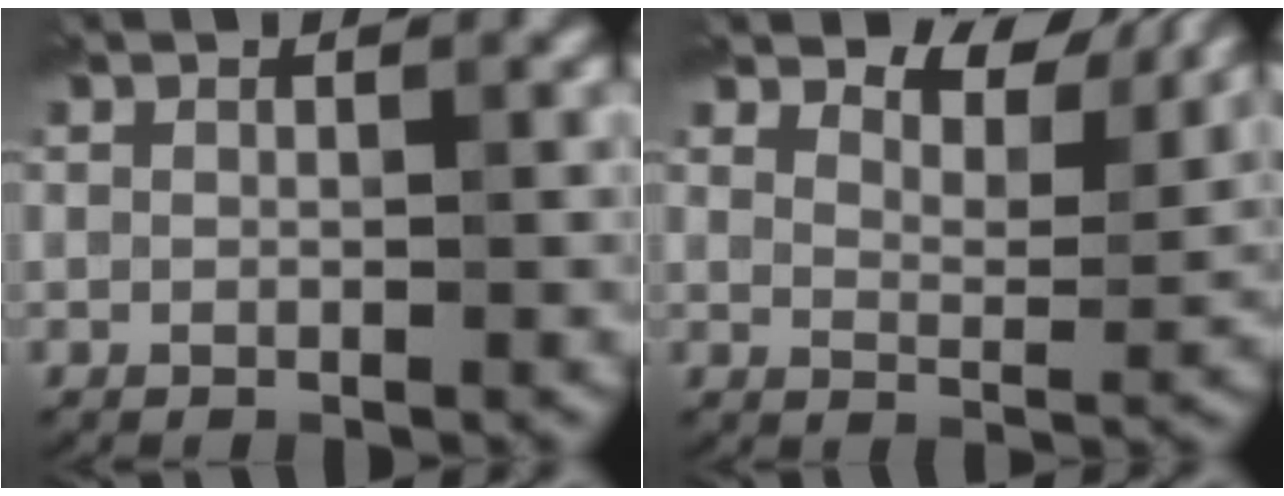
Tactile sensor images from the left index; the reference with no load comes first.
{"total": 6.0, "force": [5.5, 1.5, 2.0], "torque": [-0.043, 0.004, 0.072]}